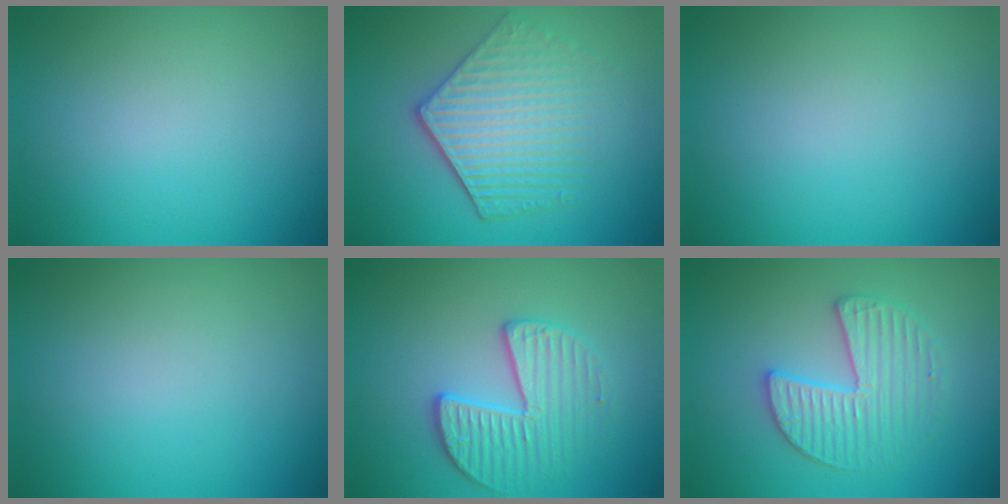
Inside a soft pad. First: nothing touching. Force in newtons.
{"total": 5.6, "press": 4.2, "slide": 3.7}
{"total": 0.0}
{"total": 0.0}
{"total": 3.5, "press": 3.3, "slide": 1.2}
{"total": 3.5, "press": 3.4, "slide": 0.4}